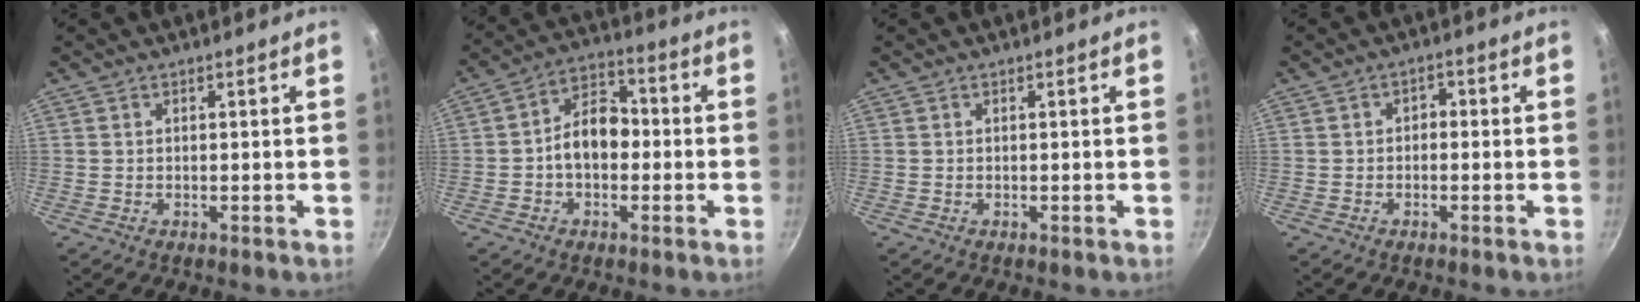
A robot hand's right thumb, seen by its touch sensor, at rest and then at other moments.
{"total": 9.3, "force": [-1.1, 6.5, 6.5], "torque": [-0.069, 0.036, -0.032]}
{"total": 0.0}
{"total": 1.9, "force": [-0.5, 1.4, 1.1], "torque": [-0.012, 0.010, -0.012]}